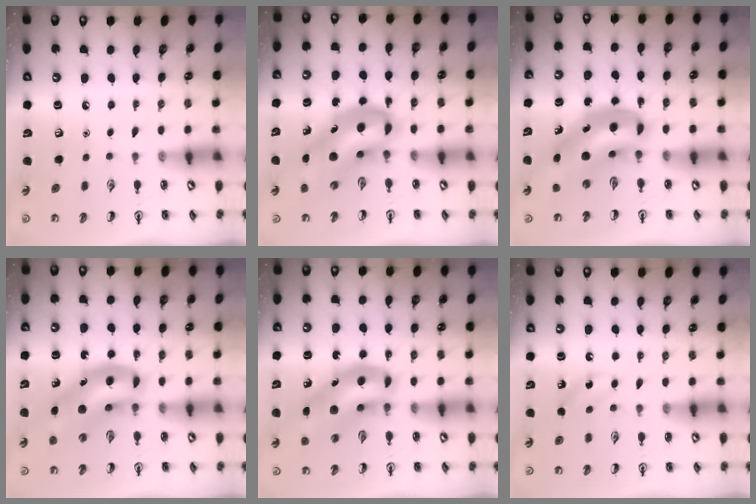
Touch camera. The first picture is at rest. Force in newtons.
{"total": 10.6, "press": 10.2, "slide": 2.9}
{"total": 9.6, "press": 9.1, "slide": 2.9}
{"total": 13.7, "press": 13.1, "slide": 4.0}
{"total": 12.6, "press": 12.1, "slide": 3.6}
{"total": 2.6, "press": 2.4, "slide": 0.8}